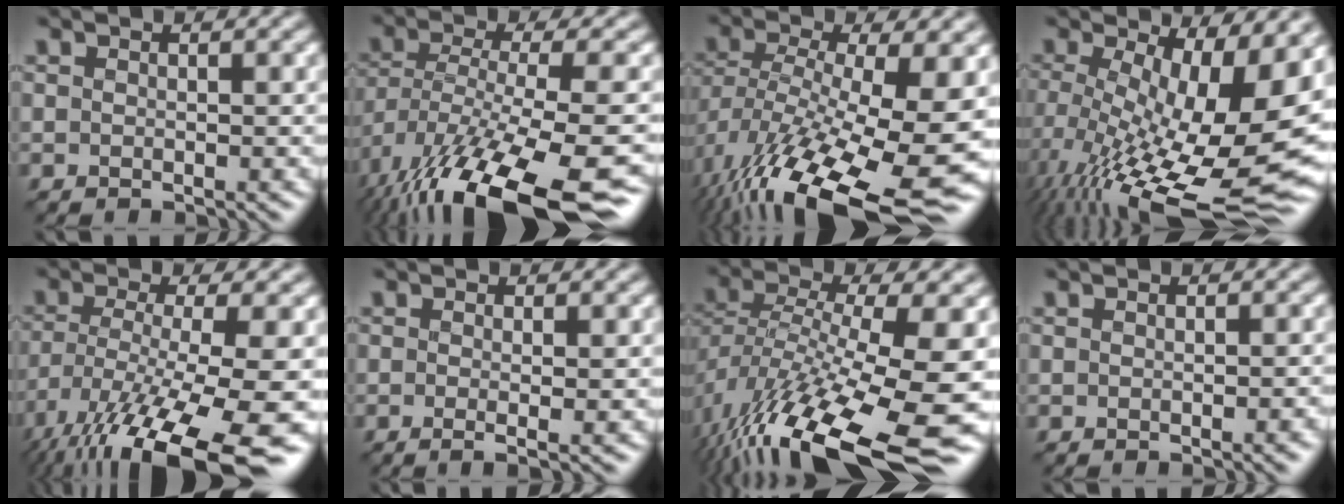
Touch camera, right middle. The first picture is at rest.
{"total": 16.5, "force": [-10.2, 4.9, 11.9], "torque": [-0.248, -0.037, -0.153]}
{"total": 16.2, "force": [-6.4, 6.2, 13.6], "torque": [-0.277, -0.031, -0.091]}
{"total": 17.5, "force": [-2.5, 6.7, 15.9], "torque": [-0.256, -0.028, -0.025]}
{"total": 15.2, "force": [-8.6, 4.1, 11.9], "torque": [-0.235, -0.029, -0.130]}
{"total": 1.9, "force": [-0.1, 0.7, 1.8], "torque": [-0.023, -0.002, -0.009]}
{"total": 14.6, "force": [-6.0, 5.1, 12.4], "torque": [-0.241, -0.005, -0.098]}
{"total": 1.9, "force": [-0.5, 0.6, 1.7], "torque": [-0.007, 0.003, -0.004]}